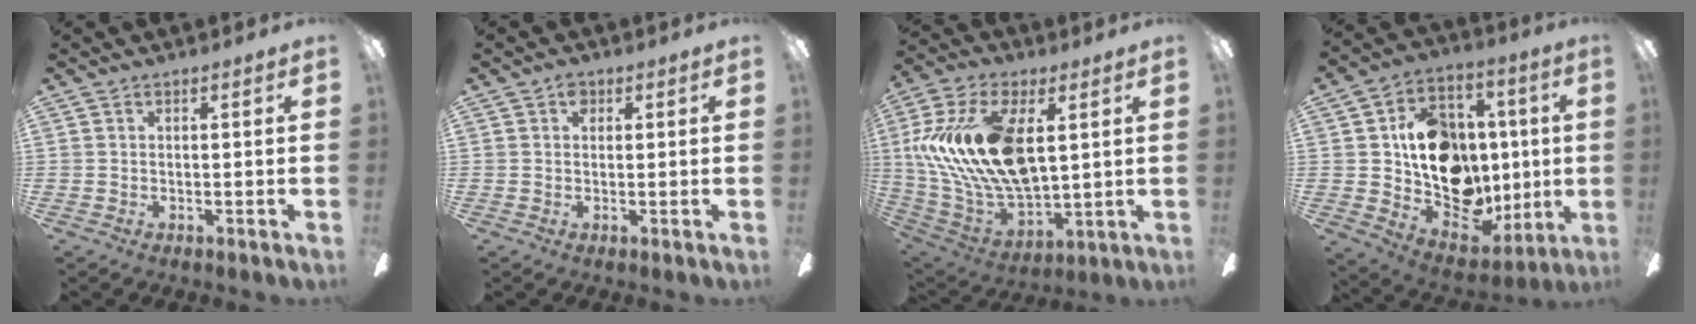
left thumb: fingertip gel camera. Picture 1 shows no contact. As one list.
[{"total": 1.8, "force": [0.7, 1.3, 1.0], "torque": [-0.014, 0.002, 0.011]}, {"total": 22.3, "force": [4.9, 11.9, 18.2], "torque": [-0.391, -0.006, 0.085]}, {"total": 18.7, "force": [2.1, 15.4, 10.3], "torque": [-0.178, -0.009, 0.064]}]